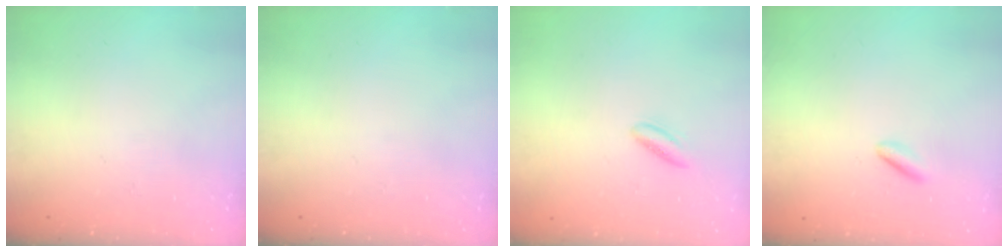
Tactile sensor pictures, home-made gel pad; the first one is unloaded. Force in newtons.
{"total": 0.0}
{"total": 2.6, "press": 2.3, "slide": 1.3}
{"total": 2.2, "press": 2.0, "slide": 0.9}